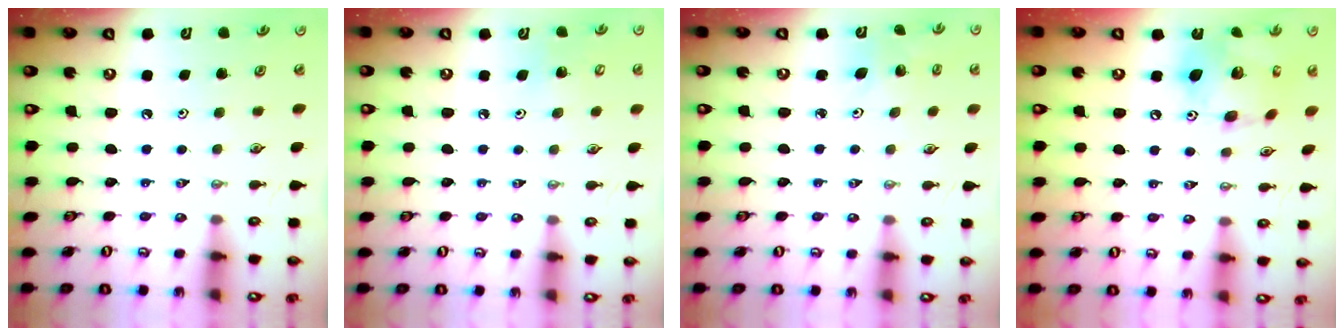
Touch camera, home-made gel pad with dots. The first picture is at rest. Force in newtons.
{"total": 4.7, "press": 4.6, "slide": 0.9}
{"total": 3.0, "press": 2.2, "slide": 2.0}
{"total": 16.4, "press": 16.3, "slide": 1.7}